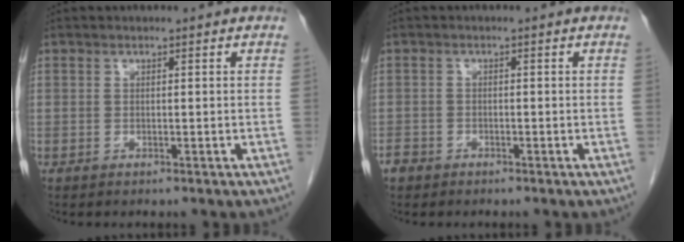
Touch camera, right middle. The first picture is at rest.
{"total": 1.8, "force": [-1.4, 1.1, 0.4], "torque": [-0.012, 0.003, -0.024]}